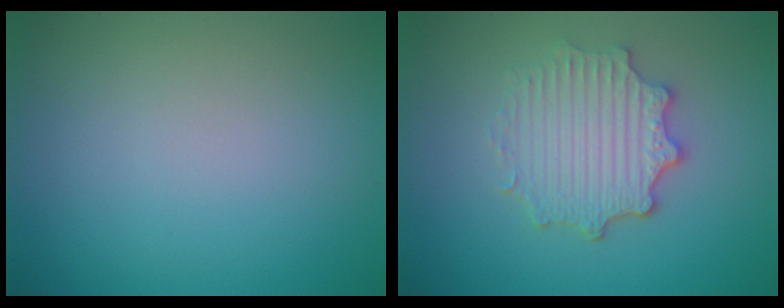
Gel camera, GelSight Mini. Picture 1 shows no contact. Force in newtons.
{"total": 4.4, "press": 3.6, "slide": 2.5}